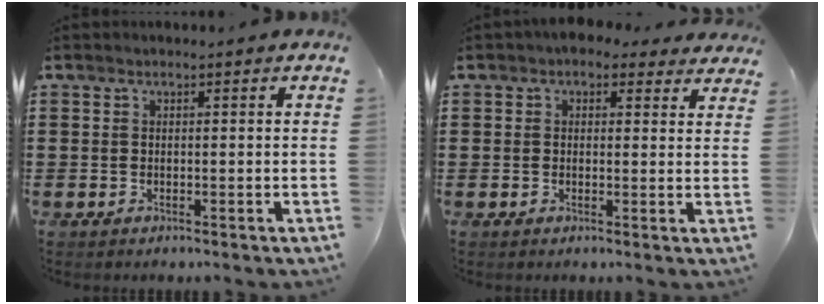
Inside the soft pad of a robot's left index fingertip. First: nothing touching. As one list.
[{"total": 2.7, "force": [2.0, 1.5, 0.8], "torque": [-0.016, 0.000, 0.035]}]